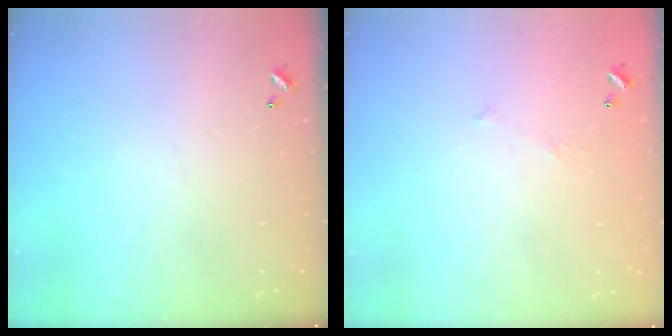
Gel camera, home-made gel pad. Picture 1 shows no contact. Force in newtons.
{"total": 7.3, "press": 7.3, "slide": 0.7}